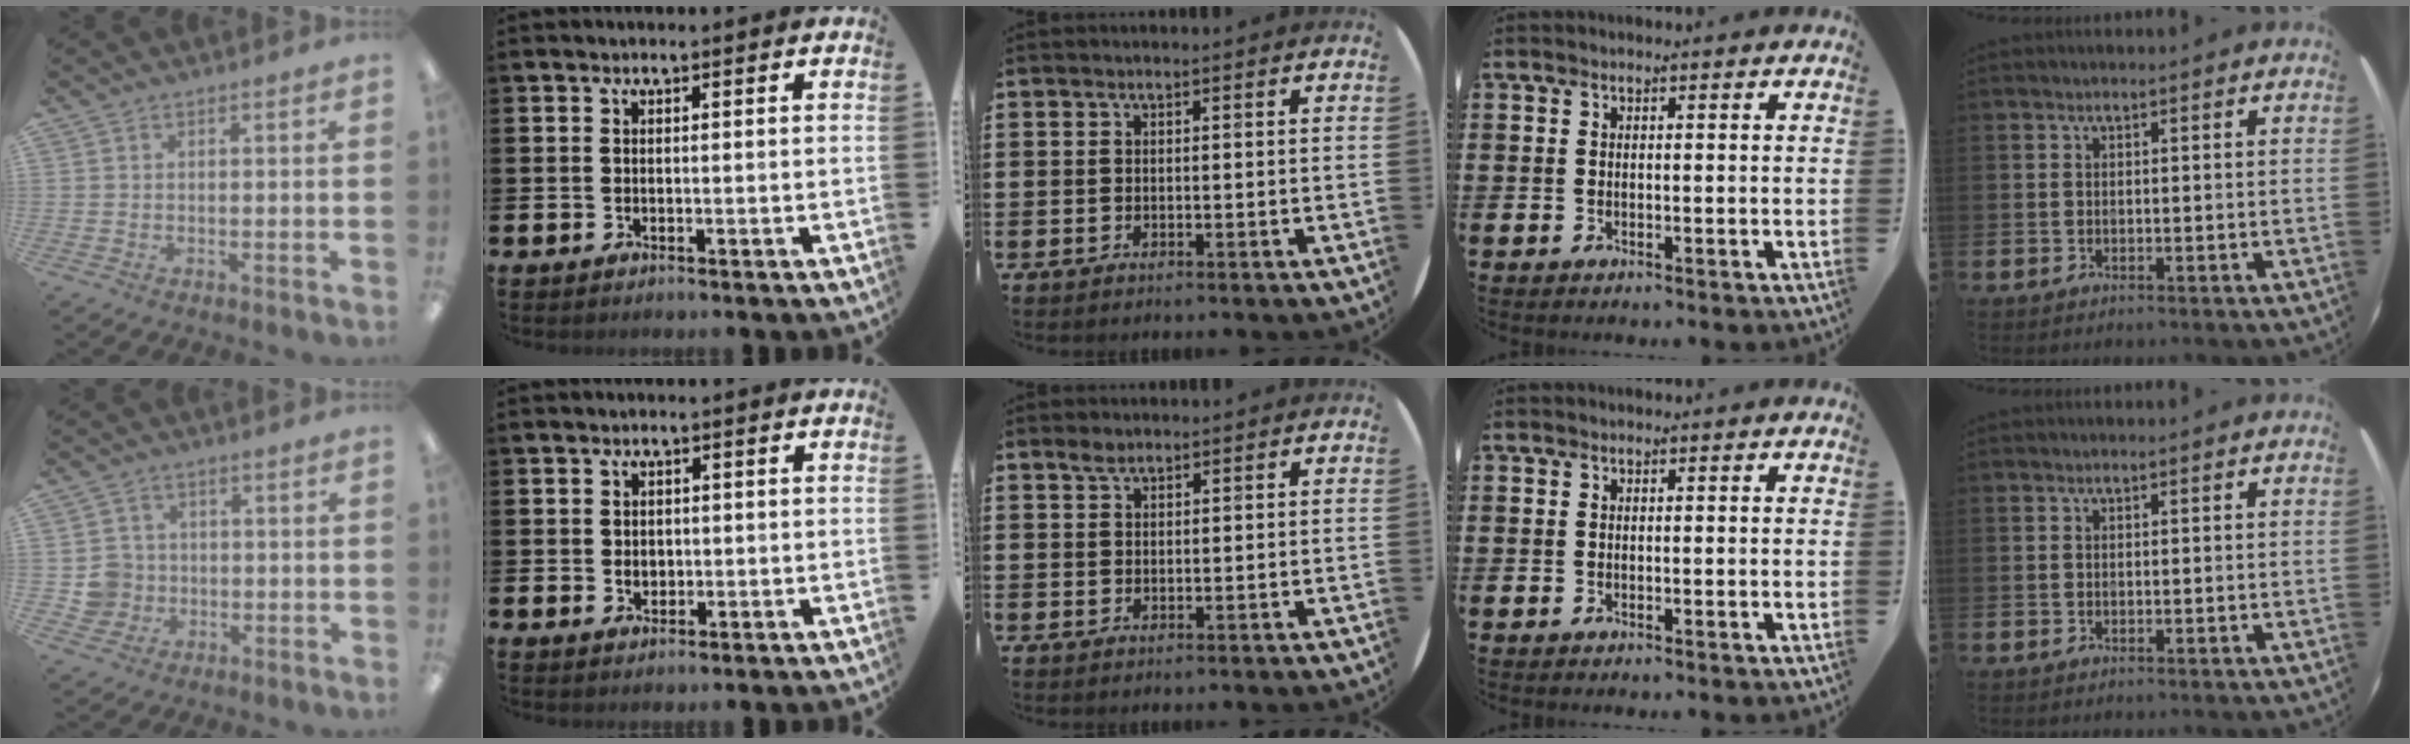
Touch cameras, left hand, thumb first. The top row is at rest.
{"thumb": {"total": 5.8, "force": [-0.6, 5.7, 0.8], "torque": [-0.025, 0.012, -0.006]}, "index": {"total": 1.6, "force": [0.2, 1.3, 0.7], "torque": [-0.004, 0.005, -0.001]}, "middle": {"total": 1.5, "force": [1.3, 0.6, 0.6], "torque": [-0.007, 0.000, 0.022]}}